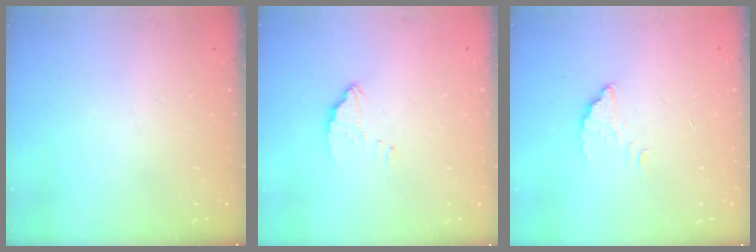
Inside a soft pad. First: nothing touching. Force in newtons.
{"total": 2.5, "press": 2.5, "slide": 0.2}
{"total": 1.8, "press": 1.8, "slide": 0.1}